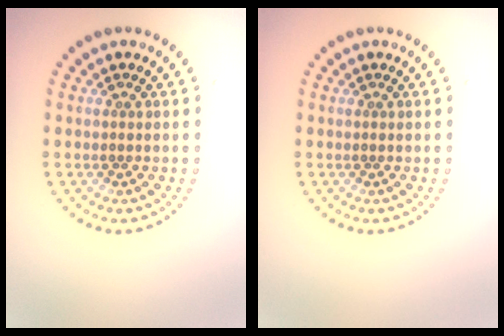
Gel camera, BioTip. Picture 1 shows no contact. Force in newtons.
{"total": 0.0}